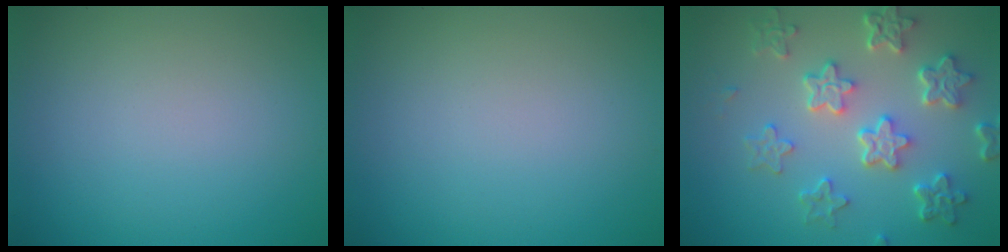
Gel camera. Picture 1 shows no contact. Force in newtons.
{"total": 0.0}
{"total": 6.2, "press": 4.6, "slide": 4.1}